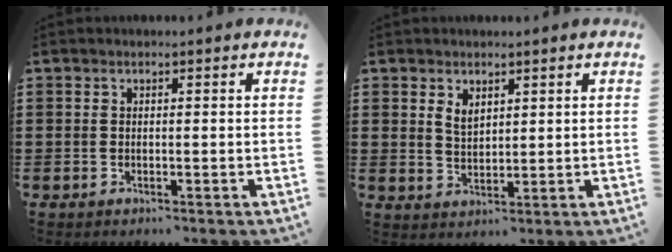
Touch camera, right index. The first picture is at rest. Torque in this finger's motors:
{"motor_torque": [0.01, 0.00, 0.07, 0.02]}